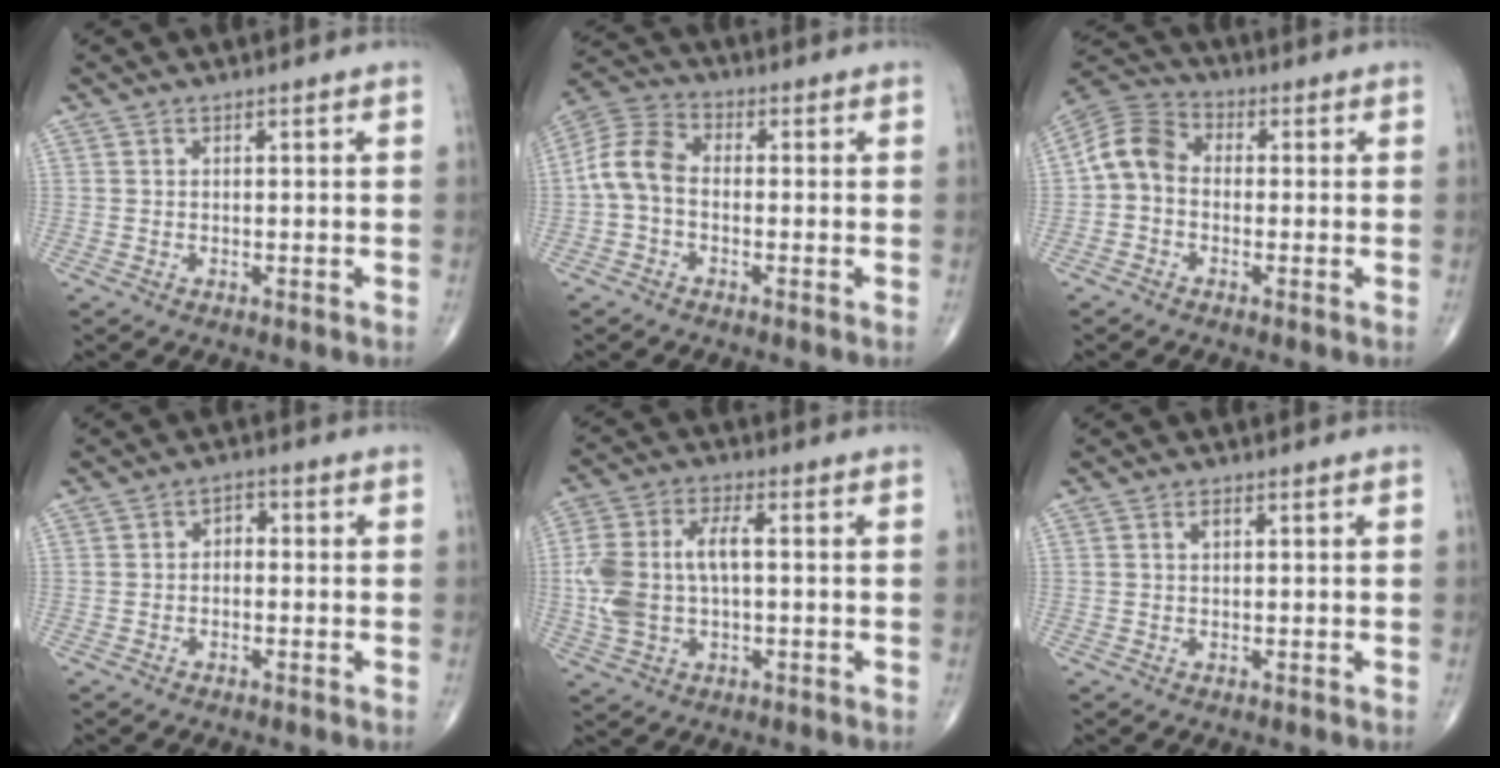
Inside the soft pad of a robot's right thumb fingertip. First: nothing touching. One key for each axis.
{"total": 7.9, "fx": -1.1, "fy": 5.2, "fz": 5.8, "tx": -0.113, "ty": 0.026, "tz": -0.037}
{"total": 7.7, "fx": -0.8, "fy": 6.0, "fz": 4.8, "tx": -0.079, "ty": 0.024, "tz": -0.034}
{"total": 2.6, "fx": -0.3, "fy": 1.8, "fz": 1.8, "tx": -0.014, "ty": 0.014, "tz": -0.015}
{"total": 11.8, "fx": -0.1, "fy": 6.4, "fz": 10.0, "tx": -0.224, "ty": 0.023, "tz": 0.000}
{"total": 1.0, "fx": 0.3, "fy": 0.5, "fz": 0.8, "tx": -0.015, "ty": 0.002, "tz": 0.004}